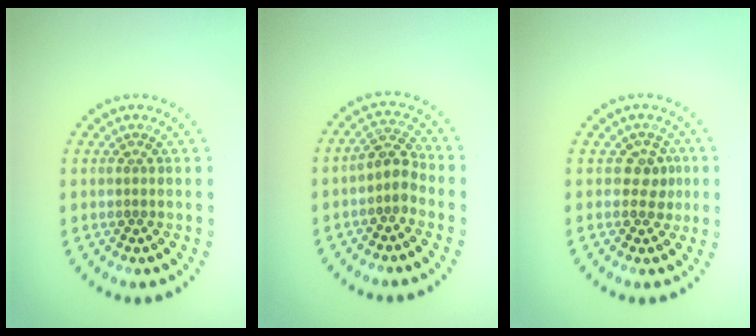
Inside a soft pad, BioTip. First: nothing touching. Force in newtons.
{"total": 2.4, "press": 2.1, "slide": 1.2}
{"total": 2.0, "press": 1.6, "slide": 1.2}